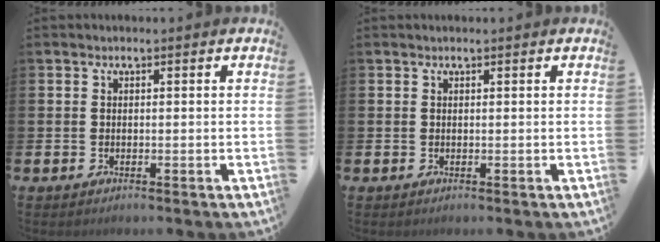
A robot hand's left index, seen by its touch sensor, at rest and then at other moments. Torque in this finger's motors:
{"motor_torque": [-0.52, 0.55, -0.45, -0.01]}